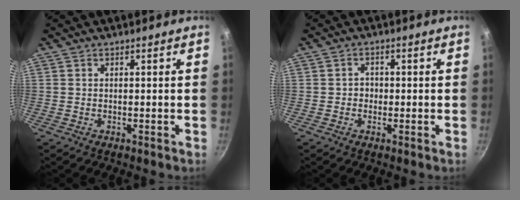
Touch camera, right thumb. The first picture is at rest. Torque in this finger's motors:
{"motor_torque": [-0.13, -0.03, 0.24, -0.24, -0.02]}